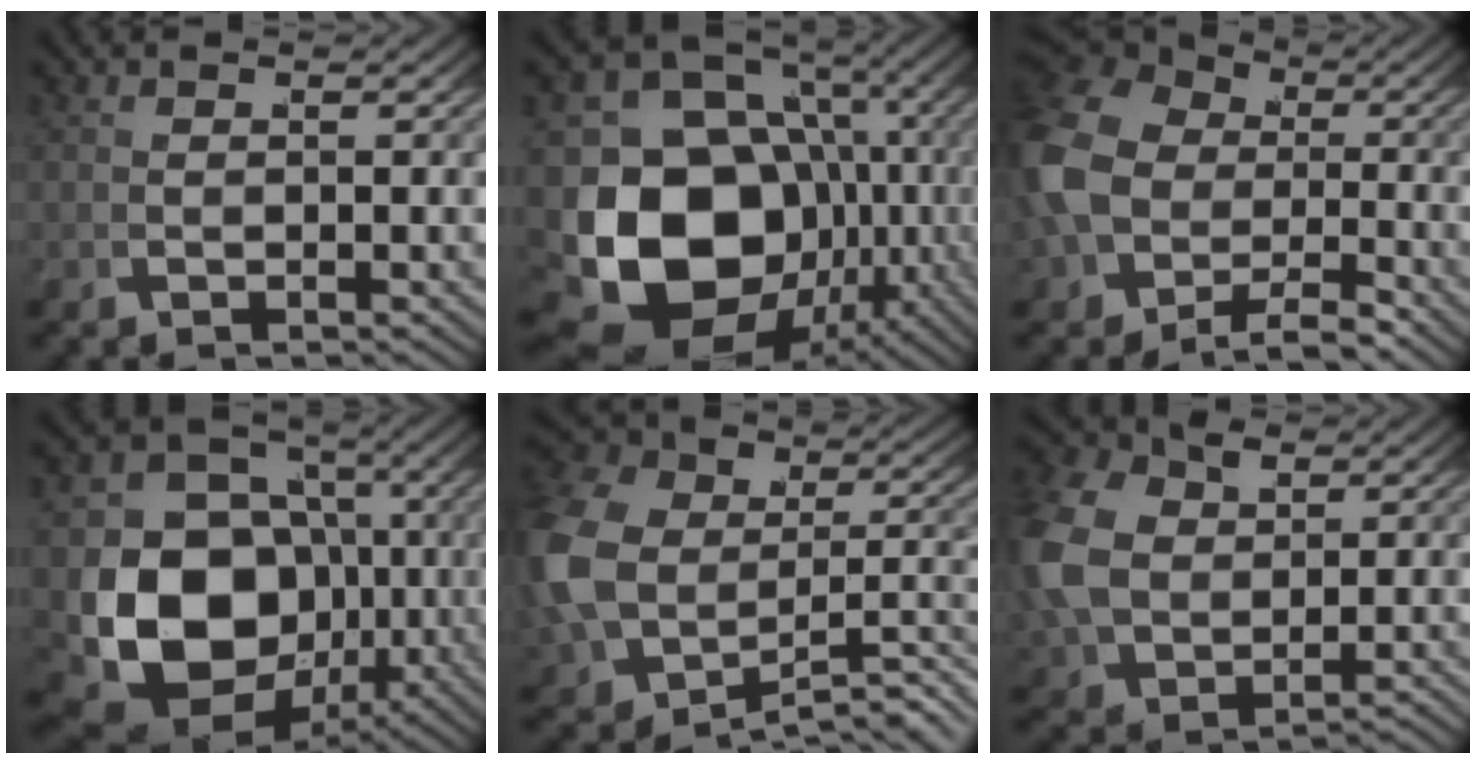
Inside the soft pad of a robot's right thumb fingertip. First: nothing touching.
{"total": 20.4, "force": [-2.4, 15.8, 12.8], "torque": [-0.260, -0.072, -0.009]}
{"total": 8.9, "force": [-0.3, 7.1, 5.4], "torque": [-0.129, -0.021, 0.001]}
{"total": 15.2, "force": [-2.0, 11.6, 9.6], "torque": [-0.199, -0.071, 0.001]}
{"total": 11.4, "force": [-2.7, 8.6, 6.9], "torque": [-0.157, -0.037, -0.019]}
{"total": 6.8, "force": [0.6, 5.5, 4.0], "torque": [-0.114, -0.022, 0.033]}